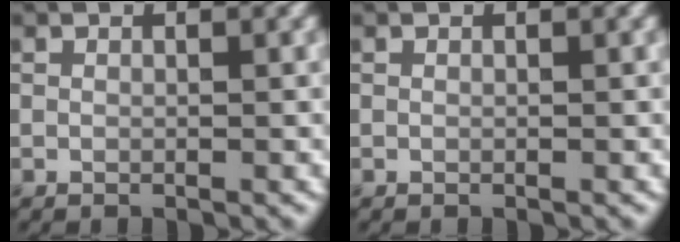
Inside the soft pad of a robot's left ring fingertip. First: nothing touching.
{"total": 0.0}